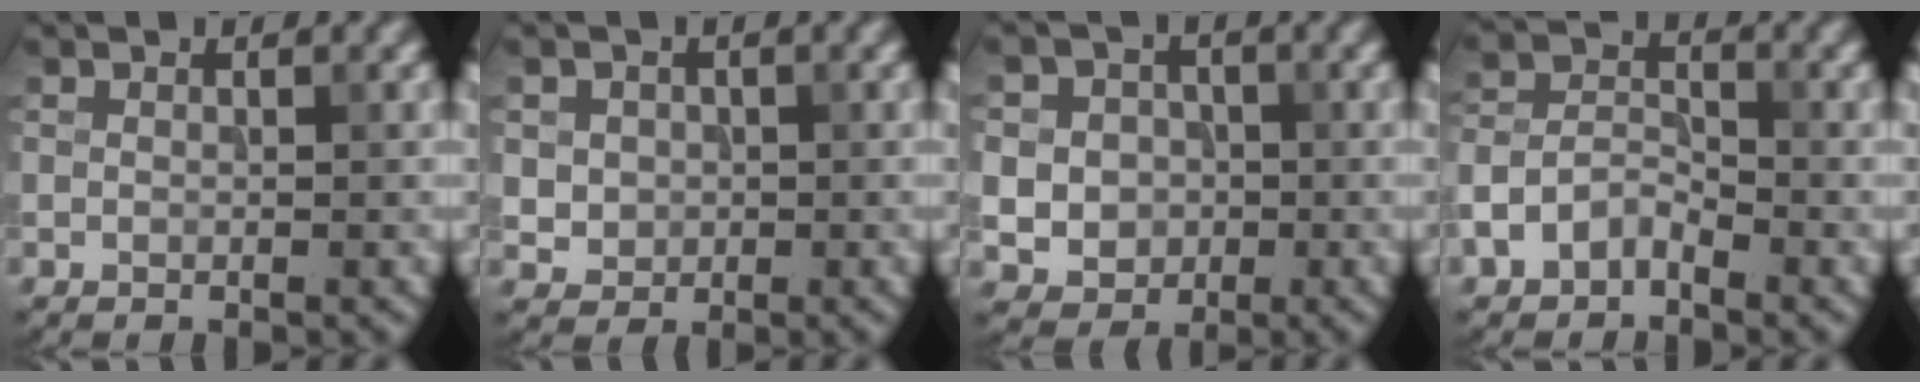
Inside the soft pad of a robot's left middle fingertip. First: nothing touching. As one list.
[{"total": 2.1, "force": [0.1, 2.0, 0.7], "torque": [-0.011, -0.003, 0.014]}, {"total": 5.8, "force": [0.0, 5.3, 2.3], "torque": [-0.040, 0.019, -0.015]}, {"total": 3.0, "force": [-1.9, 1.8, 1.5], "torque": [-0.033, 0.010, -0.043]}]